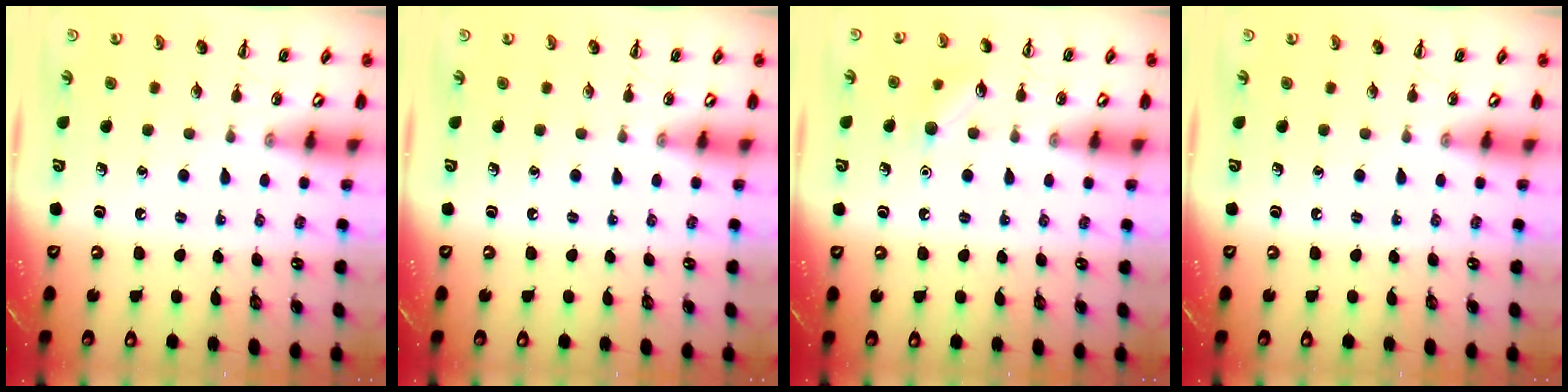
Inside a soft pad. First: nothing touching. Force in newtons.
{"total": 0.0}
{"total": 7.5, "press": 7.2, "slide": 2.1}
{"total": 0.0}